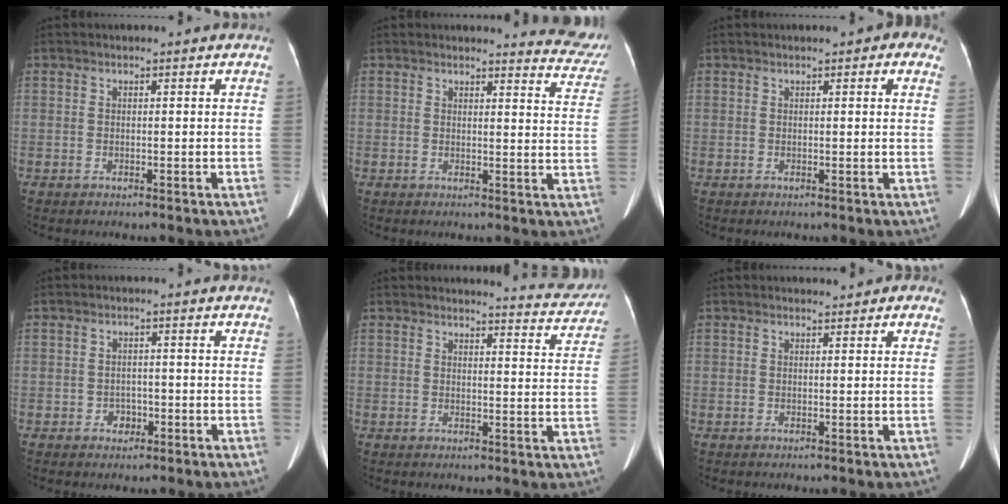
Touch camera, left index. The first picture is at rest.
{"total": 7.6, "force": [7.6, 0.5, 0.1], "torque": [0.013, -0.060, 0.057]}
{"total": 4.4, "force": [2.7, 1.4, 3.2], "torque": [-0.026, 0.018, 0.023]}
{"total": 2.0, "force": [-0.9, 1.6, 0.8], "torque": [-0.009, 0.005, -0.010]}
{"total": 7.1, "force": [7.0, 0.4, 0.3], "torque": [-0.001, -0.030, 0.067]}
{"total": 1.1, "force": [1.0, 0.3, 0.3], "torque": [-0.006, 0.004, 0.014]}